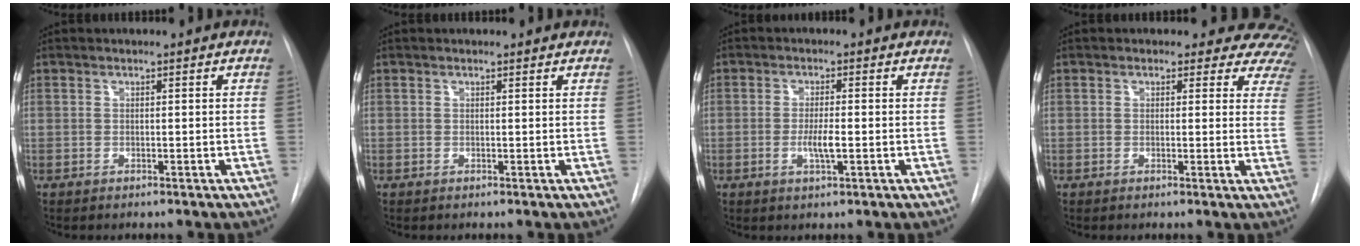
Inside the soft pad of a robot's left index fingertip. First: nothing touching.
{"total": 1.5, "force": [1.4, 0.4, 0.2], "torque": [-0.012, 0.009, 0.011]}
{"total": 3.2, "force": [-0.7, 0.4, 3.1], "torque": [-0.061, -0.004, -0.012]}
{"total": 11.1, "force": [9.8, 5.1, 1.3], "torque": [0.023, -0.031, 0.065]}